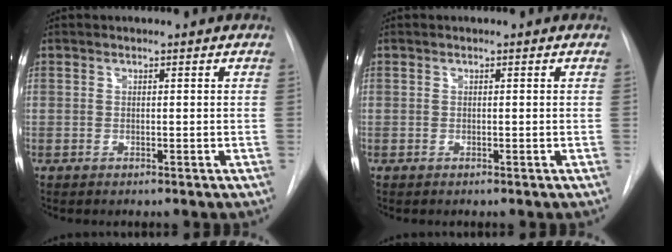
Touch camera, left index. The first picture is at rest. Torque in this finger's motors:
{"motor_torque": [-0.04, 0.05, -0.02, 0.00]}